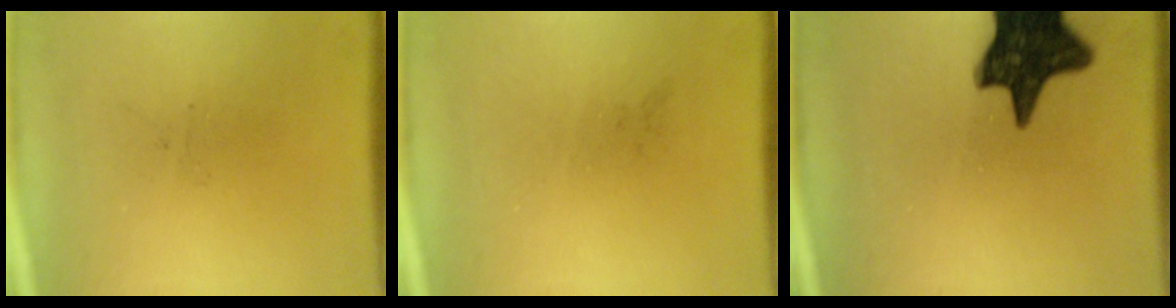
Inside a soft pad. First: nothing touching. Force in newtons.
{"total": 0.0}
{"total": 15.0}